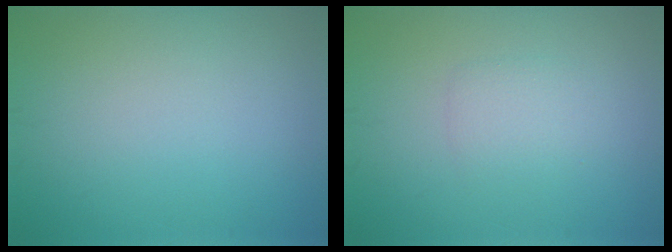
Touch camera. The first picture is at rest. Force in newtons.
{"total": 1.6, "press": 1.6, "slide": 0.1}